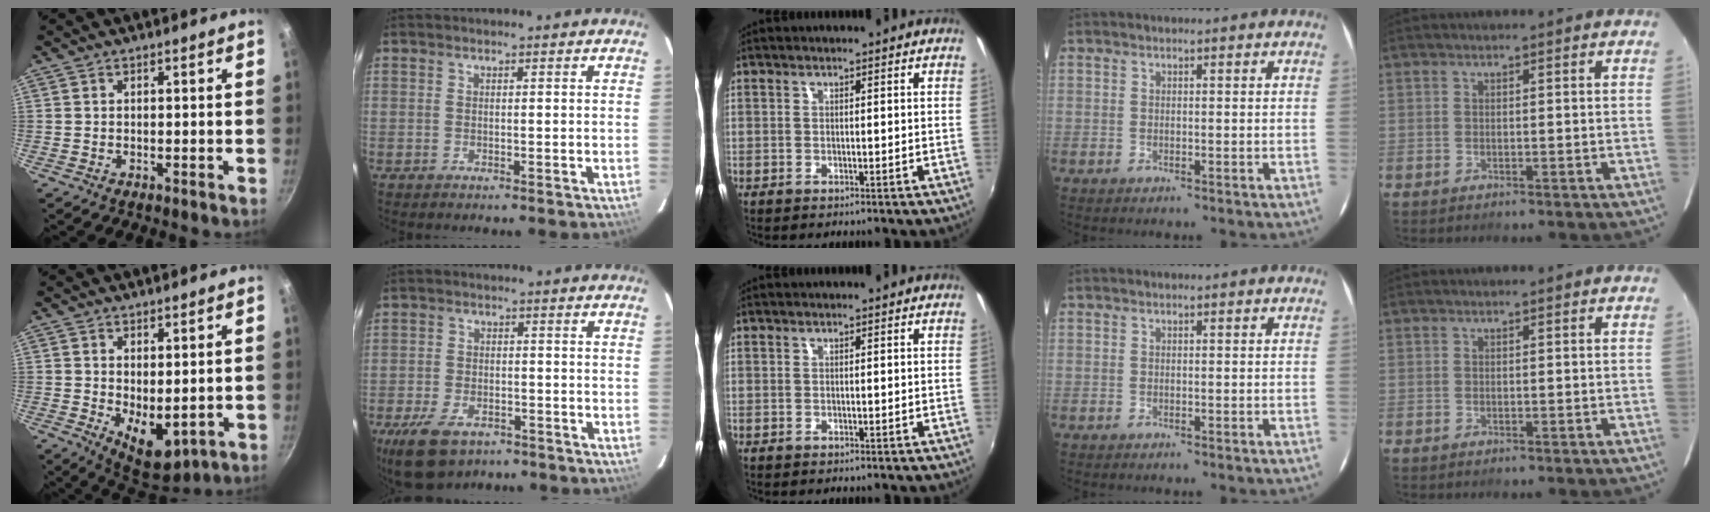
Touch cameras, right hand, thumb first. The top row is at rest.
{"thumb": {"total": 8.0, "force": [0.3, 4.4, 6.7], "torque": [-0.079, -0.024, 0.022]}, "index": {"total": 10.6, "force": [-6.8, 5.7, 5.8], "torque": [-0.142, -0.018, -0.115]}}